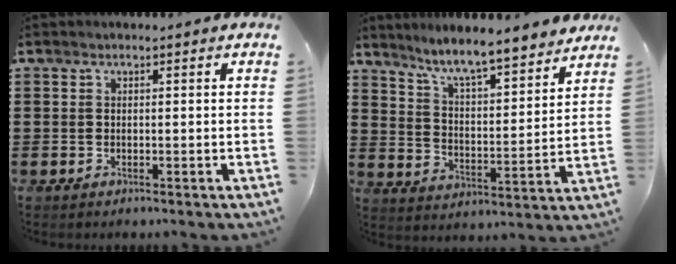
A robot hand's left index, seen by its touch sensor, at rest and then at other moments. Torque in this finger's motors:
{"motor_torque": [1.10, -1.04, 0.71, 0.18]}